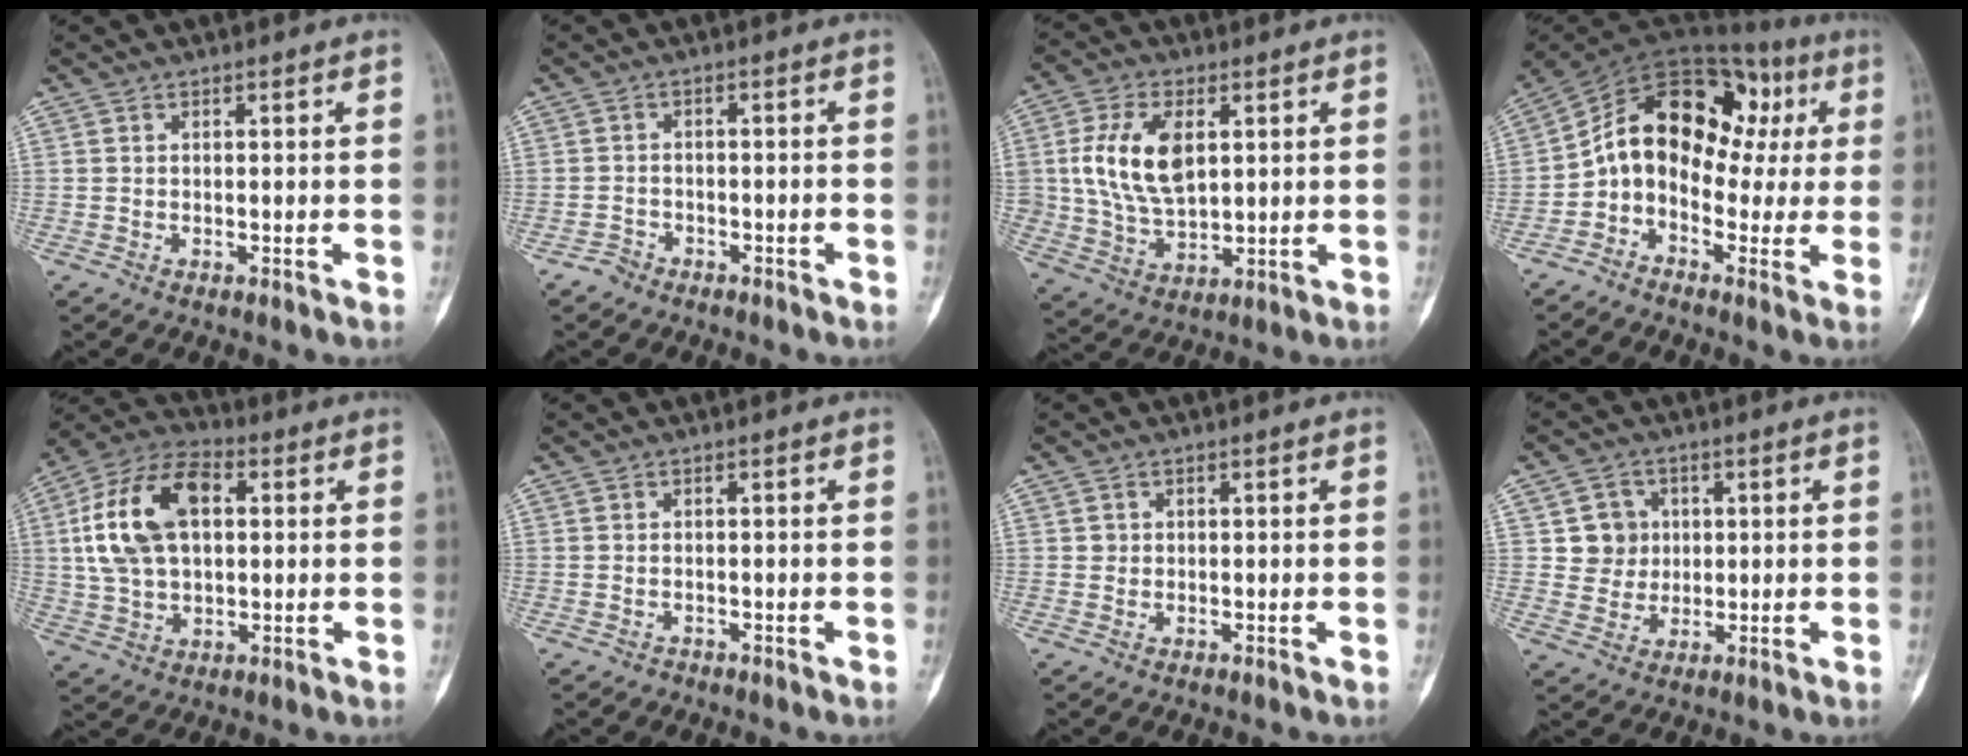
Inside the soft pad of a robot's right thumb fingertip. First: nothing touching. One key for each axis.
{"total": 2.3, "fx": -1.8, "fy": 1.4, "fz": 0.1, "tx": 0.001, "ty": 0.013, "tz": -0.033}
{"total": 13.2, "fx": 2.8, "fy": 7.8, "fz": 10.2, "tx": -0.184, "ty": -0.005, "tz": 0.056}
{"total": 18.5, "fx": 1.3, "fy": 13.2, "fz": 12.9, "tx": -0.154, "ty": 0.069, "tz": 0.013}
{"total": 17.5, "fx": 3.3, "fy": 10.5, "fz": 13.5, "tx": -0.246, "ty": 0.021, "tz": 0.055}
{"total": 0.6, "fx": -0.5, "fy": 0.4, "fz": -0.2, "tx": 0.000, "ty": 0.002, "tz": -0.010}
{"total": 1.1, "fx": 0.2, "fy": 1.0, "fz": 0.1, "tx": 0.015, "ty": 0.003, "tz": 0.001}
{"total": 6.2, "fx": 1.4, "fy": 5.9, "fz": 1.2, "tx": 0.016, "ty": 0.002, "tz": 0.023}